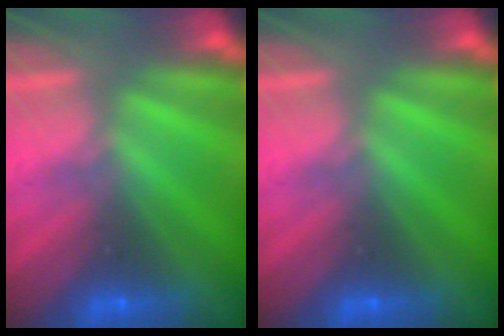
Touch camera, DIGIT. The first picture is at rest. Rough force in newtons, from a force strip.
{"total": 0.0}